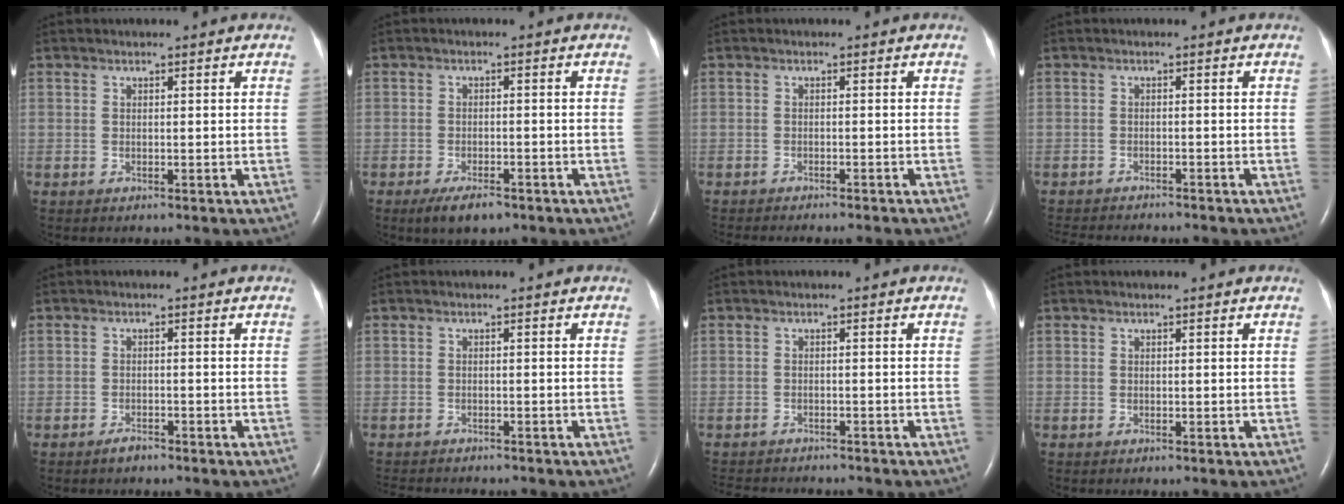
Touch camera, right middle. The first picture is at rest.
{"total": 4.2, "force": [-2.9, 1.4, 2.7], "torque": [-0.054, -0.005, -0.044]}
{"total": 8.6, "force": [-7.7, 0.6, 3.7], "torque": [-0.032, -0.015, -0.099]}
{"total": 9.7, "force": [-8.9, 1.7, 3.6], "torque": [-0.050, -0.013, -0.118]}
{"total": 1.6, "force": [-1.4, 0.5, 0.6], "torque": [-0.017, -0.001, -0.022]}
{"total": 6.6, "force": [-6.0, 1.4, 2.4], "torque": [-0.031, -0.005, -0.083]}
{"total": 8.5, "force": [-7.8, 1.9, 2.6], "torque": [-0.040, -0.008, -0.103]}
{"total": 0.0}